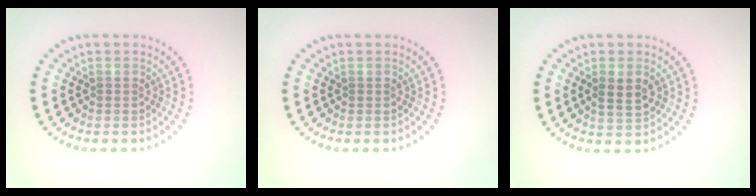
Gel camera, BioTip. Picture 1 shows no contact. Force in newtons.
{"total": 0.0}
{"total": 2.4, "press": 2.3, "slide": 0.4}